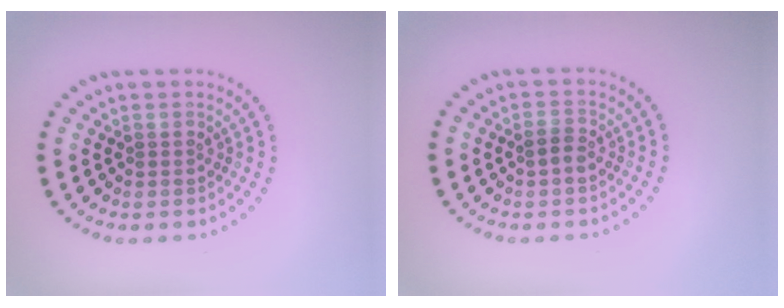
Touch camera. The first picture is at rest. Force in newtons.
{"total": 1.2, "press": 1.1, "slide": 0.4}